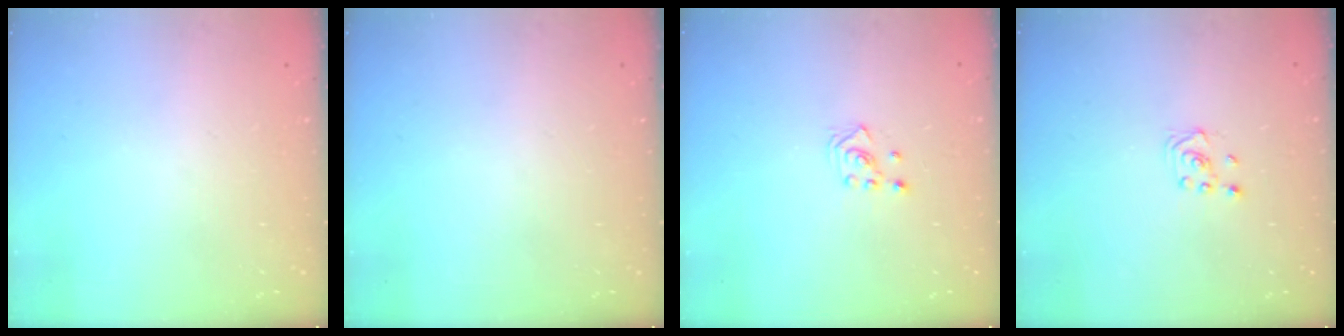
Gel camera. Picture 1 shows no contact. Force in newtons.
{"total": 0.0}
{"total": 2.5, "press": 2.3, "slide": 1.0}
{"total": 1.9, "press": 1.8, "slide": 0.6}